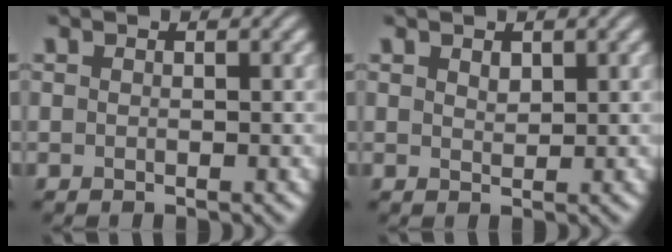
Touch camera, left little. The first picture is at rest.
{"total": 1.0, "force": [0.7, 0.5, 0.5], "torque": [-0.011, 0.000, 0.014]}